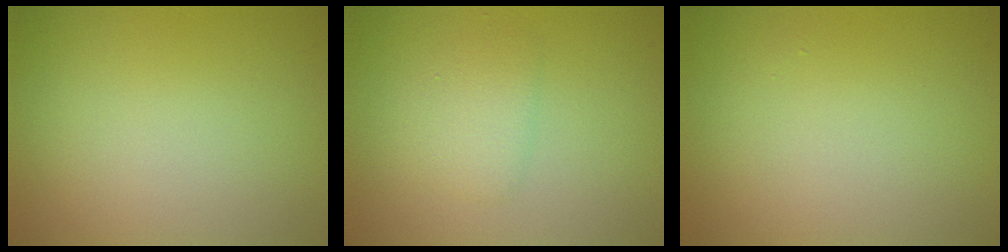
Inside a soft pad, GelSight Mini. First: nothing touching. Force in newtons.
{"total": 2.1, "press": 2.1, "slide": 0.1}
{"total": 0.0}